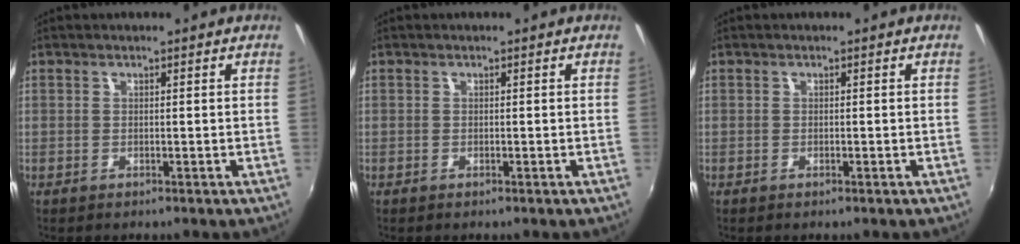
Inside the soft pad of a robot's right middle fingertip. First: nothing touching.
{"total": 0.0}
{"total": 0.5, "force": [-0.4, 0.1, 0.3], "torque": [-0.006, 0.001, -0.007]}